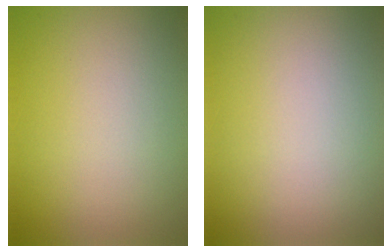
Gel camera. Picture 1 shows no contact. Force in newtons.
{"total": 0.0}